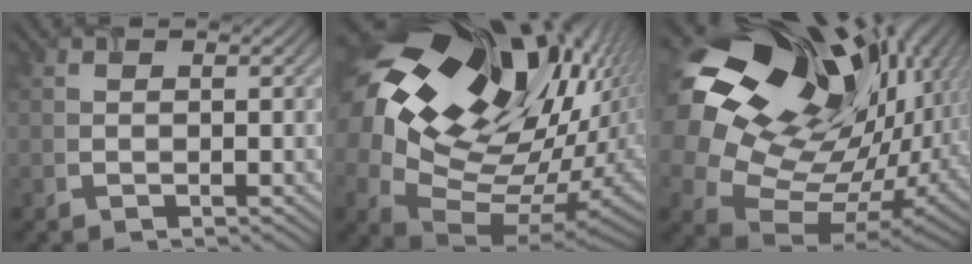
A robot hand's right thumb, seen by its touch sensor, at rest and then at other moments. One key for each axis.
{"total": 21.9, "fx": 6.5, "fy": 14.4, "fz": 15.1, "tx": -0.307, "ty": -0.018, "tz": 0.155}
{"total": 22.9, "fx": 7.7, "fy": 16.7, "fz": 13.6, "tx": -0.338, "ty": -0.004, "tz": 0.176}